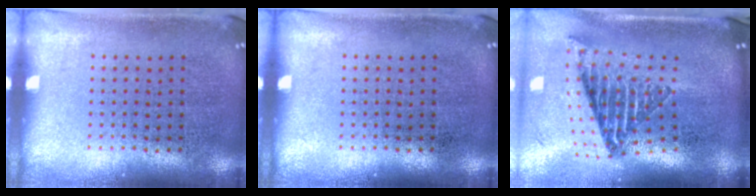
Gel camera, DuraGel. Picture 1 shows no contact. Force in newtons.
{"total": 0.0}
{"total": 2.6, "press": 1.6, "slide": 2.0}